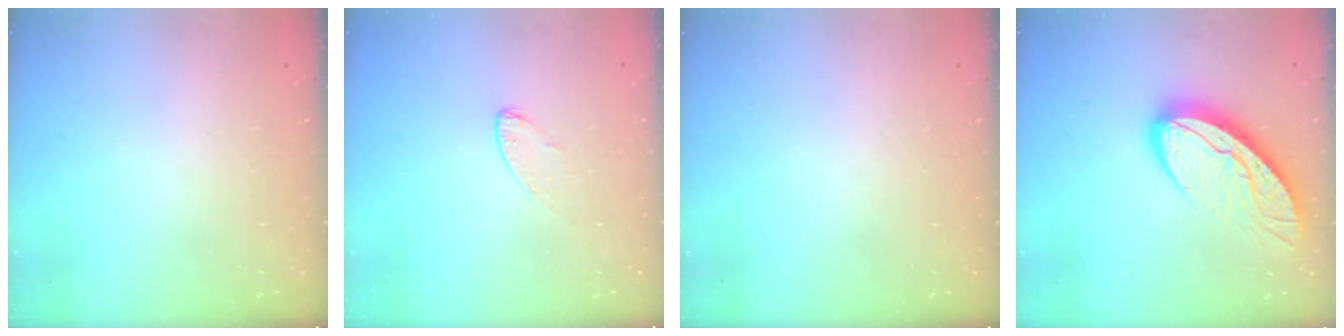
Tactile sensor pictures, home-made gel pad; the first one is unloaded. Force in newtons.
{"total": 4.3, "press": 4.3, "slide": 0.4}
{"total": 0.0}
{"total": 13.9, "press": 13.9, "slide": 1.2}